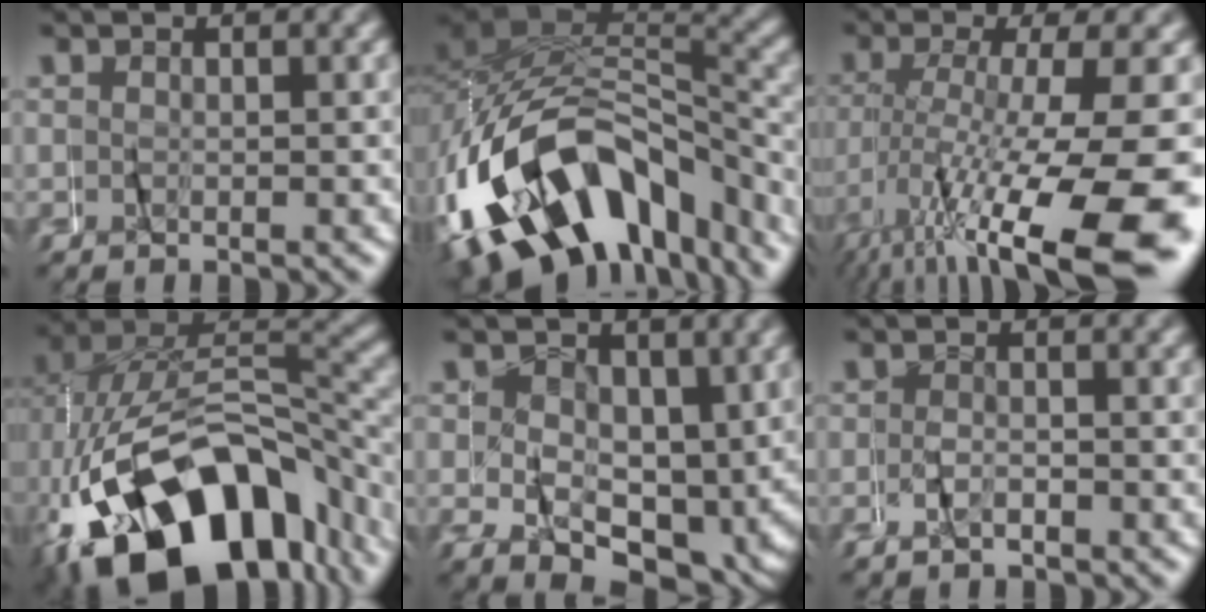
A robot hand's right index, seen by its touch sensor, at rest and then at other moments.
{"total": 17.5, "force": [-6.8, 11.1, 11.7], "torque": [-0.243, -0.040, -0.089]}
{"total": 10.8, "force": [-6.5, 2.1, 8.4], "torque": [-0.127, -0.024, -0.083]}
{"total": 17.8, "force": [-8.2, 10.3, 12.0], "torque": [-0.217, -0.037, -0.107]}
{"total": 5.4, "force": [-0.4, 3.5, 4.0], "torque": [-0.049, -0.019, -0.003]}
{"total": 1.7, "force": [-0.6, 1.5, 0.6], "torque": [-0.009, 0.004, -0.018]}